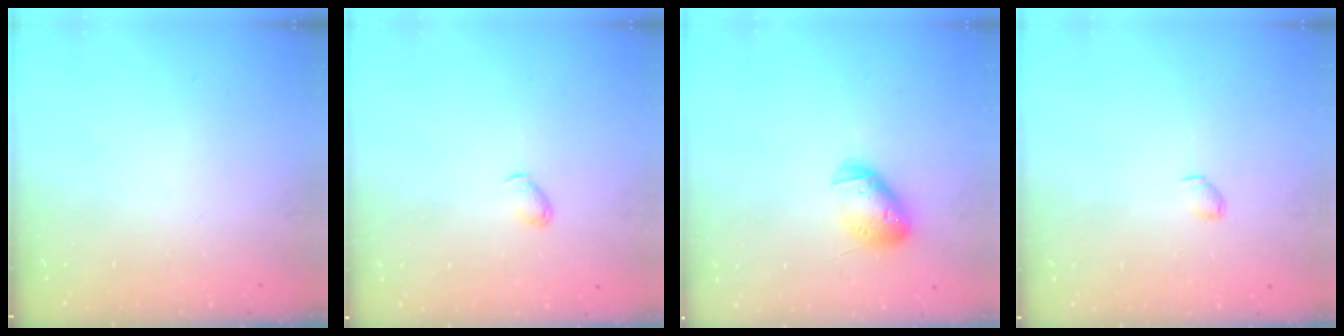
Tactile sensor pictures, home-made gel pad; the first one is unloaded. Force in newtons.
{"total": 3.6, "press": 3.5, "slide": 0.8}
{"total": 12.6, "press": 12.4, "slide": 1.9}
{"total": 2.8, "press": 2.8, "slide": 0.5}